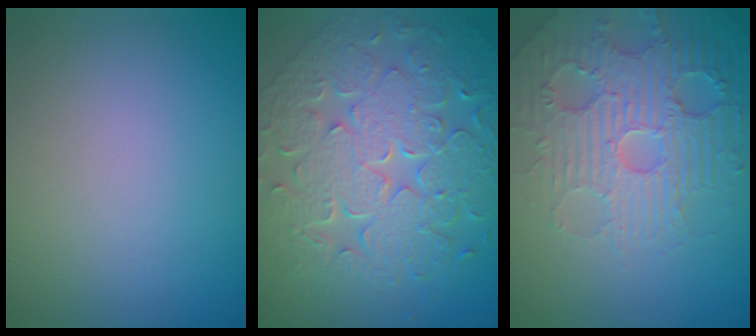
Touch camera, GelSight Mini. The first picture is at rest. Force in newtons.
{"total": 9.8, "press": 7.0, "slide": 6.8}
{"total": 4.7, "press": 4.7, "slide": 0.9}